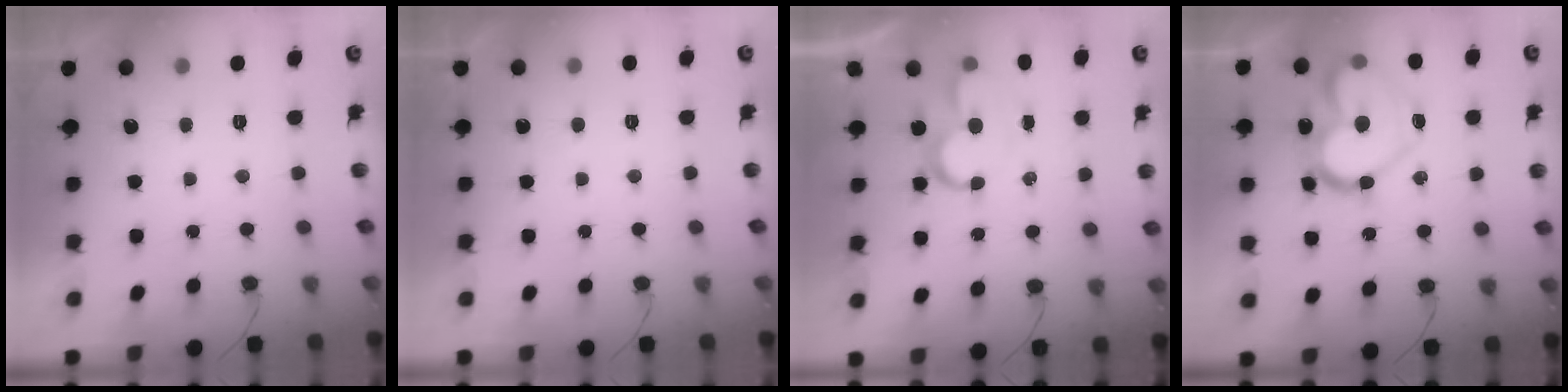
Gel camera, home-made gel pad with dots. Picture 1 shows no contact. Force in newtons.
{"total": 1.9, "press": 1.9, "slide": 0.1}
{"total": 5.5, "press": 5.4, "slide": 0.5}
{"total": 19.0, "press": 19.0, "slide": 1.6}